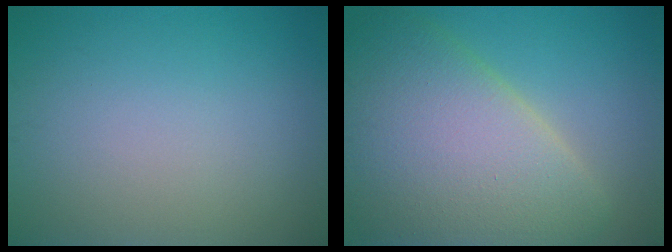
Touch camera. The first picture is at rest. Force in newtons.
{"total": 11.2, "press": 11.2, "slide": 0.9}